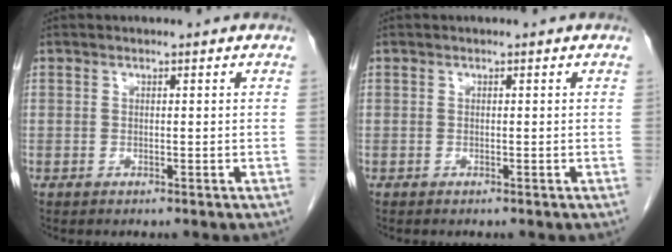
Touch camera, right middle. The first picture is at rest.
{"total": 0.0}